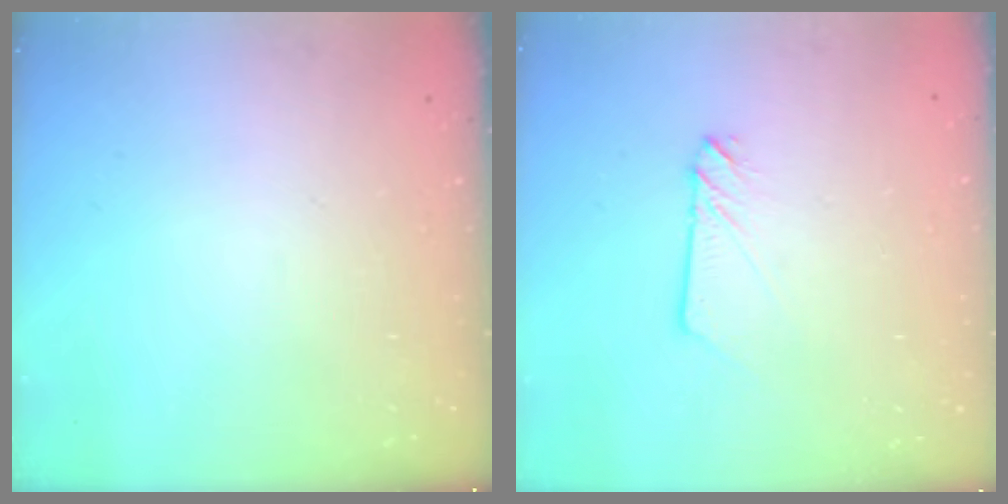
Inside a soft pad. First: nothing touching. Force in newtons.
{"total": 2.3, "press": 2.3, "slide": 0.2}